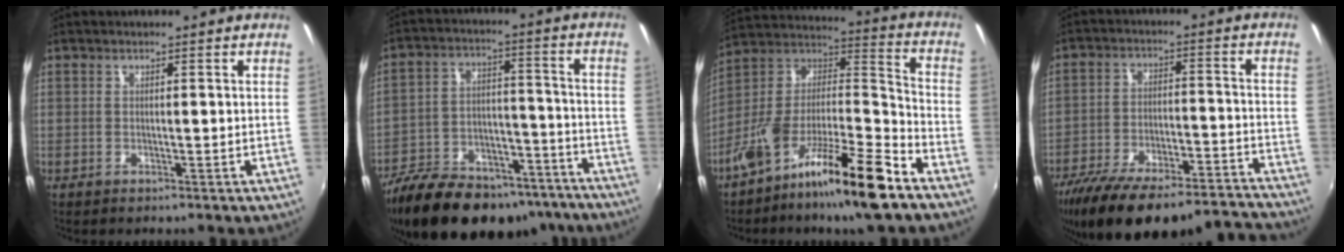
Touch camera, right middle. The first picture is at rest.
{"total": 27.1, "force": [-21.1, 11.3, 12.7], "torque": [-0.246, 0.006, -0.296]}
{"total": 18.5, "force": [-12.0, 2.9, 13.8], "torque": [-0.237, 0.003, -0.218]}
{"total": 26.9, "force": [-23.5, 5.7, 11.8], "torque": [-0.213, -0.027, -0.335]}